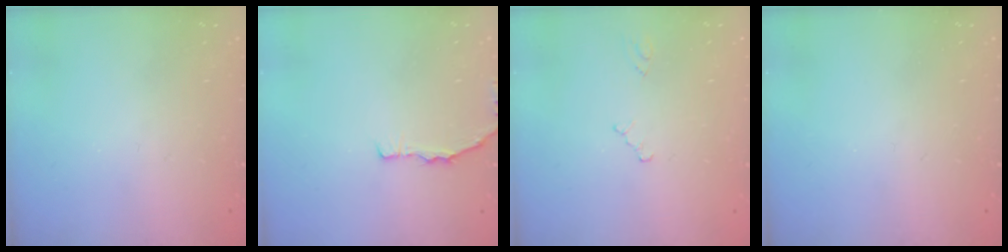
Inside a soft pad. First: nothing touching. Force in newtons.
{"total": 4.5, "press": 4.5, "slide": 0.5}
{"total": 0.8, "press": 0.8, "slide": 0.2}
{"total": 0.0}